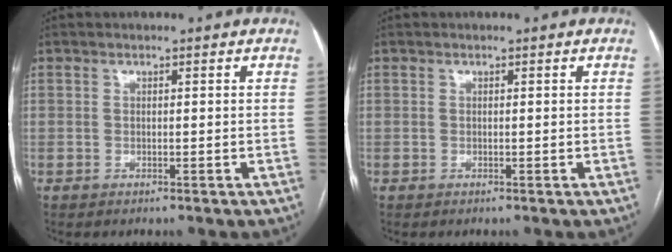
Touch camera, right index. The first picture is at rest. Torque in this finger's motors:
{"motor_torque": [0.04, 0.02, 0.00, 0.00]}